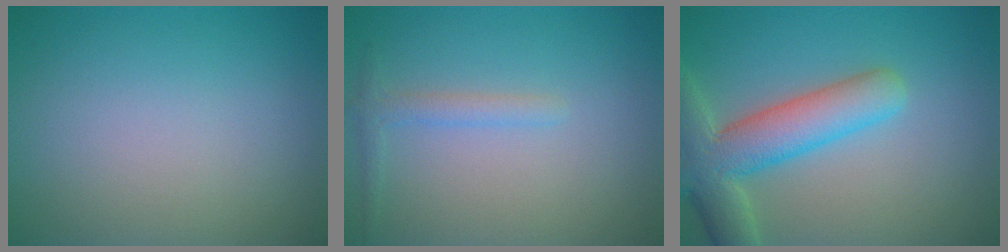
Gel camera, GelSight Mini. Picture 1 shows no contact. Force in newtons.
{"total": 1.4, "press": 1.4, "slide": 0.1}
{"total": 7.2, "press": 7.1, "slide": 0.7}